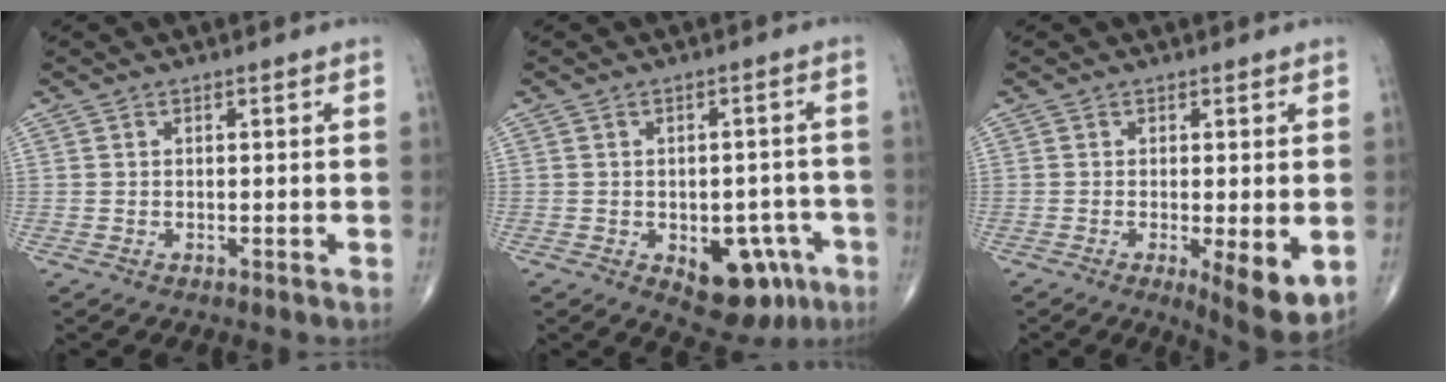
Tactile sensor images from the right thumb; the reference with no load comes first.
{"total": 11.1, "force": [-4.6, 6.5, 7.7], "torque": [-0.060, 0.023, -0.050]}
{"total": 7.4, "force": [-1.5, 2.1, 6.9], "torque": [-0.099, -0.023, -0.021]}